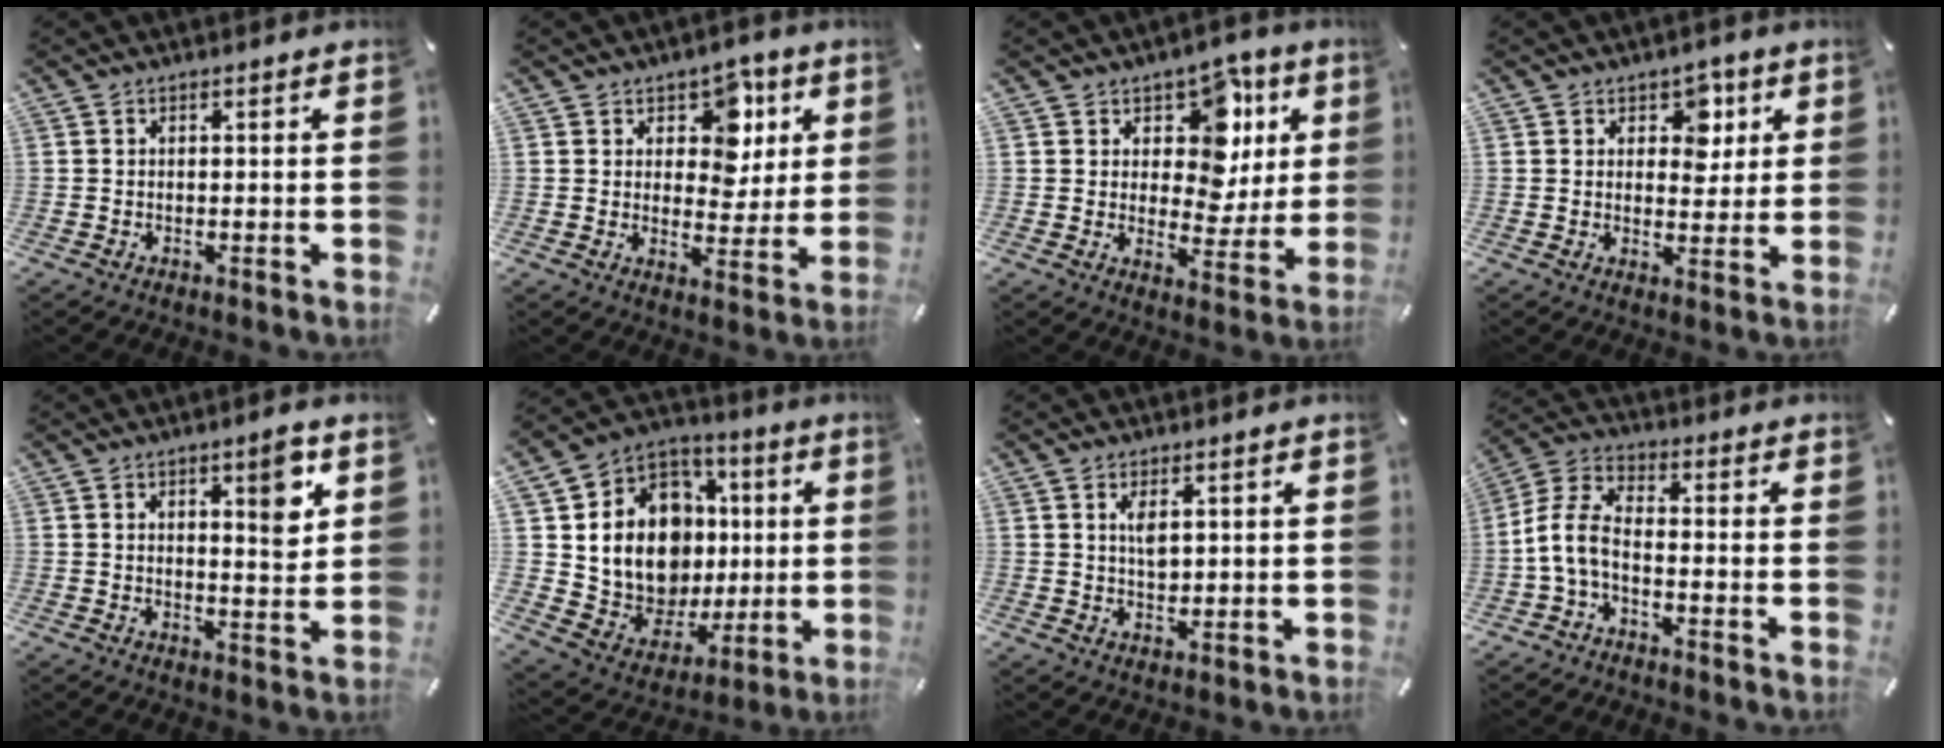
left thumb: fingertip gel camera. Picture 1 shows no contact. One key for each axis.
{"total": 9.4, "fx": 4.0, "fy": 7.2, "fz": 4.5, "tx": -0.050, "ty": -0.020, "tz": 0.066}
{"total": 13.4, "fx": 5.5, "fy": 9.7, "fz": 7.4, "tx": -0.101, "ty": -0.034, "tz": 0.100}
{"total": 6.6, "fx": 2.5, "fy": 5.1, "fz": 3.4, "tx": -0.026, "ty": -0.007, "tz": 0.034}
{"total": 8.0, "fx": 3.7, "fy": 2.8, "fz": 6.5, "tx": -0.076, "ty": -0.021, "tz": 0.051}
{"total": 15.5, "fx": 1.7, "fy": 13.1, "fz": 8.1, "tx": -0.158, "ty": -0.032, "tz": 0.046}
{"total": 3.9, "fx": 1.3, "fy": 2.2, "fz": 2.9, "tx": -0.055, "ty": -0.005, "tz": 0.017}
{"total": 7.5, "fx": -3.1, "fy": 4.1, "fz": 5.5, "tx": -0.130, "ty": 0.001, "tz": -0.059}